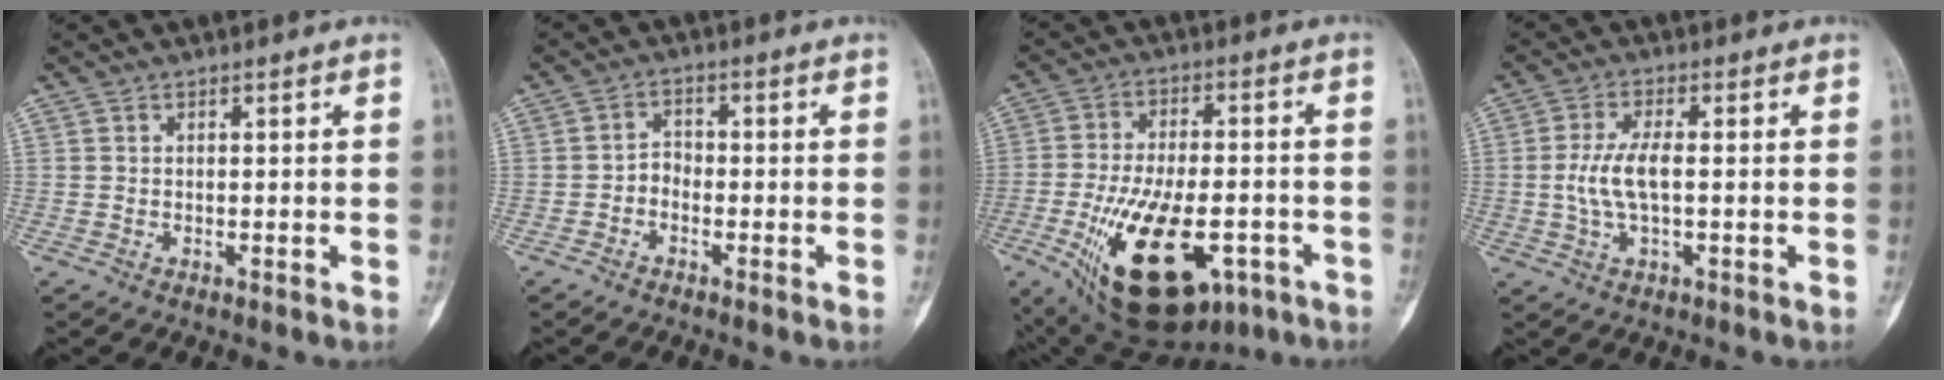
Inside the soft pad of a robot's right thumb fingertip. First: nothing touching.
{"total": 2.6, "force": [-1.3, 1.9, 1.2], "torque": [-0.009, 0.017, -0.030]}
{"total": 21.9, "force": [-8.5, 10.8, 17.1], "torque": [-0.304, 0.006, -0.115]}
{"total": 6.4, "force": [-0.2, 2.4, 5.9], "torque": [-0.132, 0.008, -0.007]}